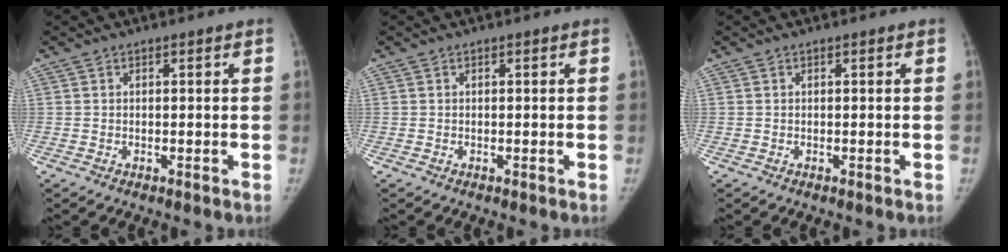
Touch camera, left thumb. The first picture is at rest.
{"total": 0.0}
{"total": 0.0}